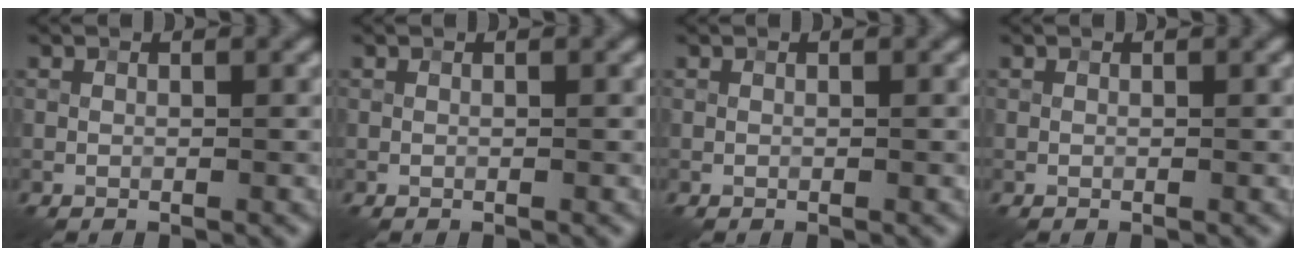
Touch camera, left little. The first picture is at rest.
{"total": 0.0}
{"total": 0.0}
{"total": 0.0}